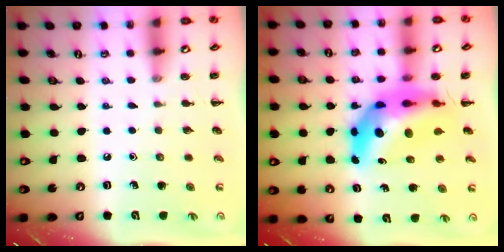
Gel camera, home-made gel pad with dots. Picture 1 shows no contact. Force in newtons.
{"total": 12.8, "press": 12.2, "slide": 3.8}